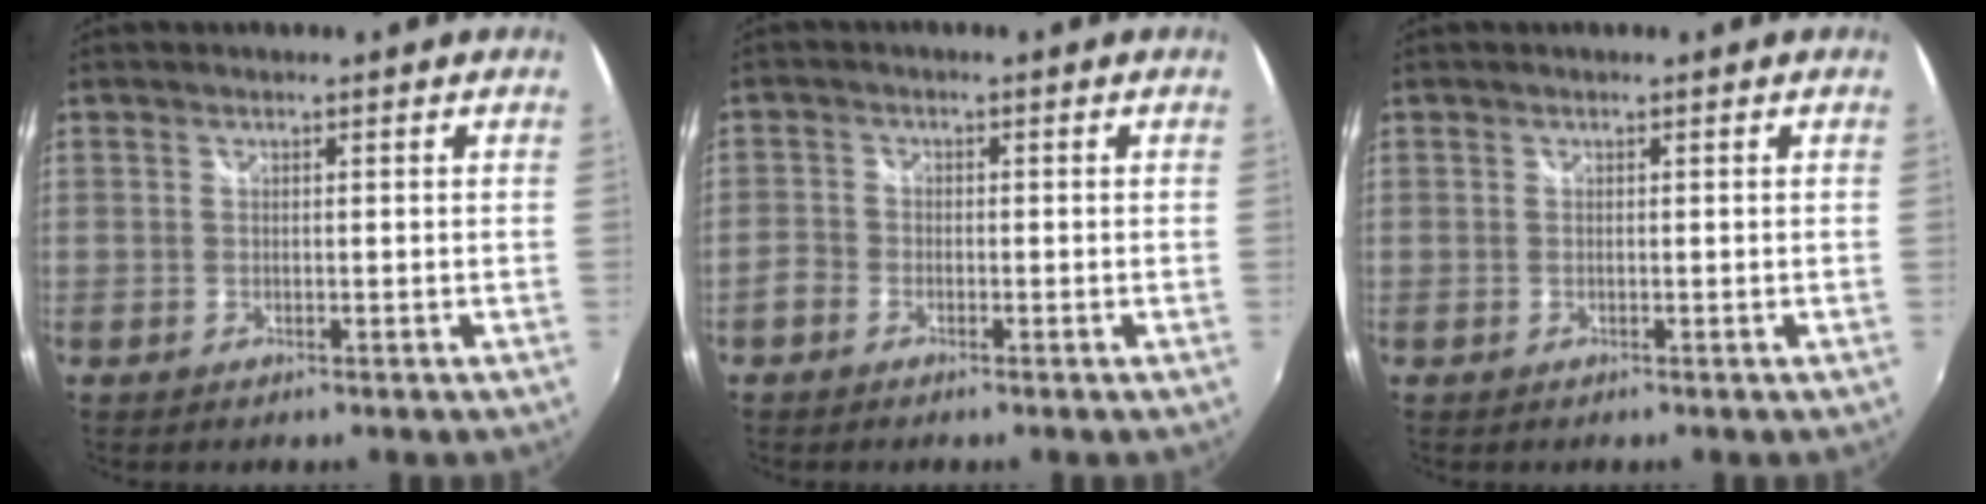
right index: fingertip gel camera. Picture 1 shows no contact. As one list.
[{"total": 2.8, "force": [-1.9, 2.0, 0.6], "torque": [-0.019, 0.003, -0.040]}, {"total": 0.0}]